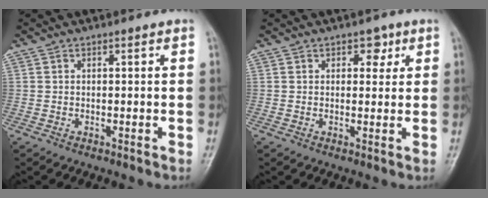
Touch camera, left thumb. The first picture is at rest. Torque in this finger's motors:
{"motor_torque": [-0.11, -0.10, 0.02, 0.00, -0.05]}